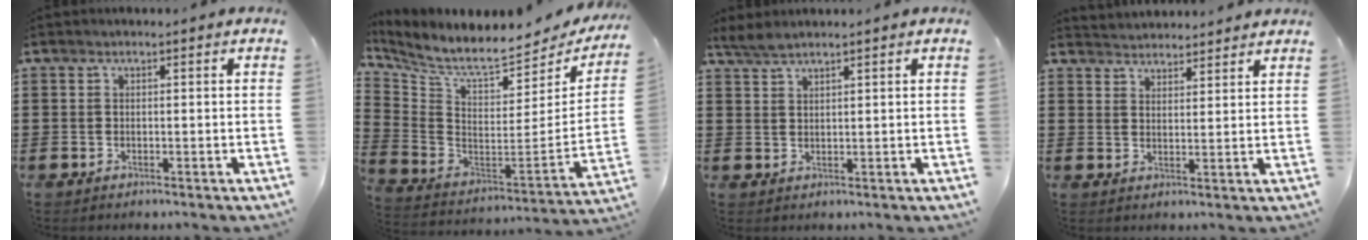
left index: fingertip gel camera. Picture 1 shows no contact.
{"total": 7.2, "force": [6.1, 1.1, 3.6], "torque": [-0.095, -0.065, 0.099]}
{"total": 1.8, "force": [1.7, 0.0, 0.8], "torque": [-0.020, 0.000, 0.032]}
{"total": 2.7, "force": [2.7, -0.1, -0.7], "torque": [0.005, -0.008, 0.051]}